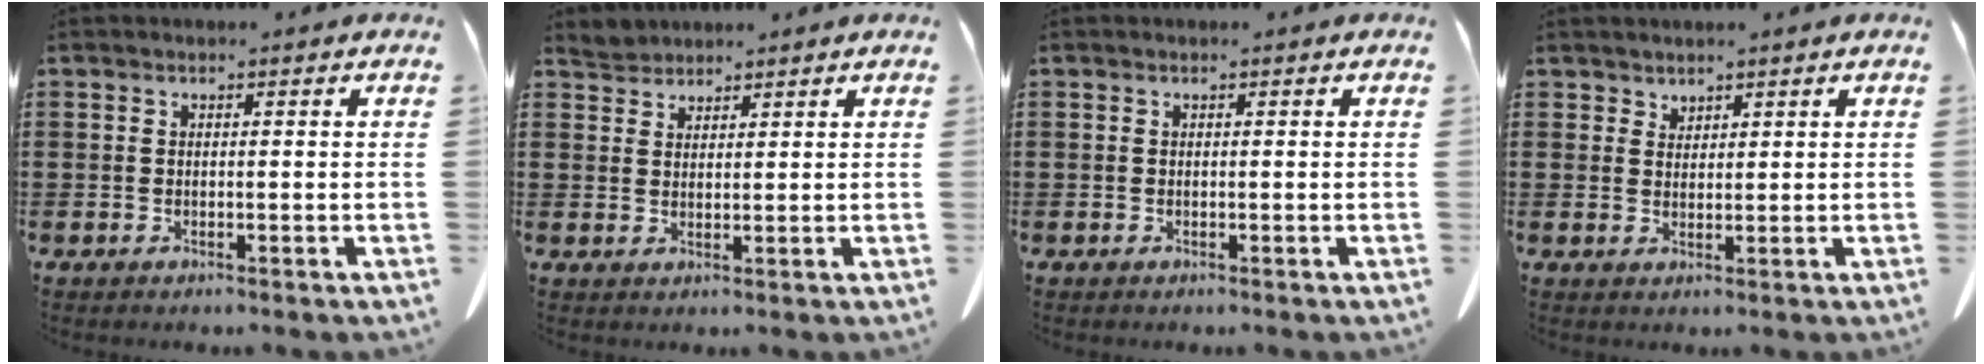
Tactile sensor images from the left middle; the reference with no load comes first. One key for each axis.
{"total": 2.1, "fx": 2.0, "fy": 0.5, "fz": -0.2, "tx": -0.003, "ty": 0.004, "tz": 0.041}
{"total": 0.0}
{"total": 1.5, "fx": 1.4, "fy": 0.5, "fz": -0.2, "tx": 0.001, "ty": 0.002, "tz": 0.029}